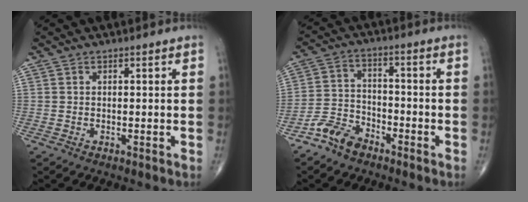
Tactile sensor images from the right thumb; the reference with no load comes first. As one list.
[{"total": 6.9, "force": [-5.1, 3.7, 2.7], "torque": [-0.045, 0.030, -0.106]}]